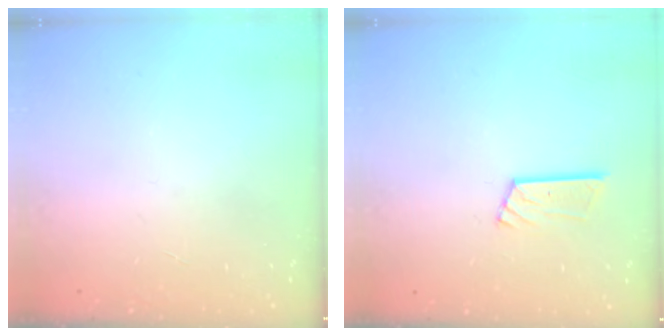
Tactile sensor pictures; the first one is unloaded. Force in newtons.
{"total": 8.2, "press": 8.2, "slide": 0.6}